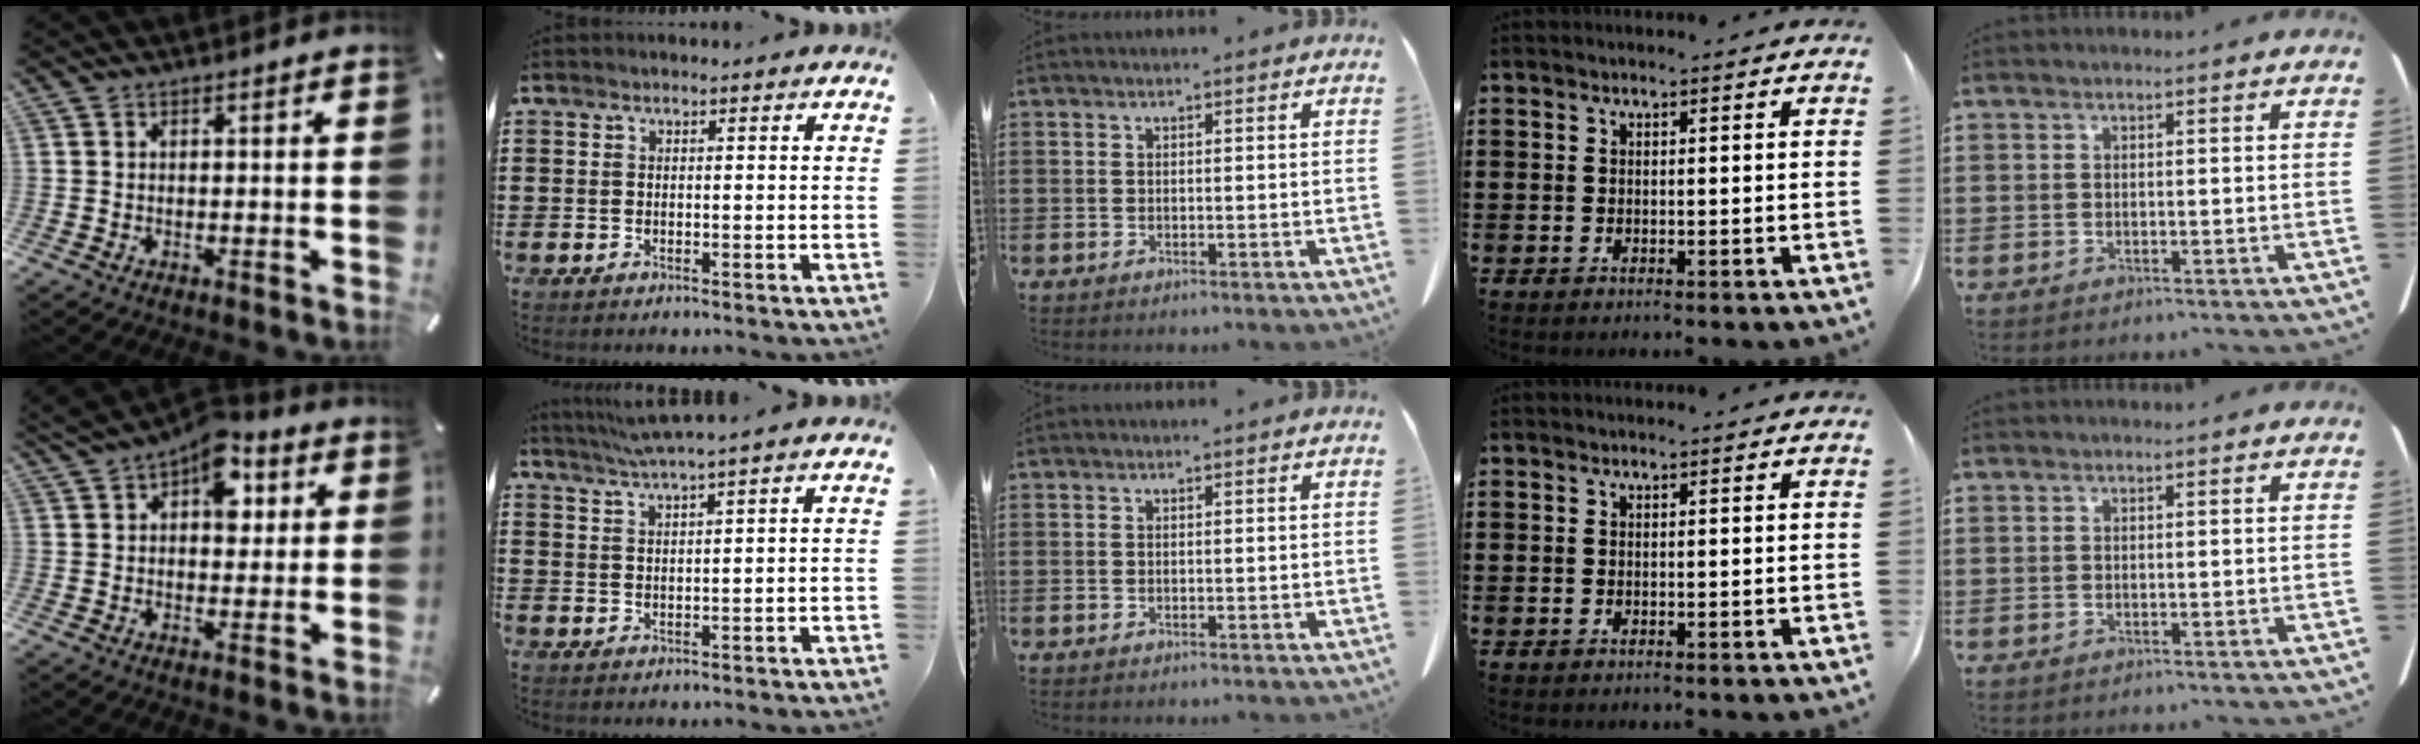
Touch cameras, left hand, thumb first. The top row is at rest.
{"thumb": {"total": 10.8, "force": [5.0, 6.5, 7.0], "torque": [-0.090, -0.019, 0.085]}, "index": {"total": 2.6, "force": [1.9, -0.7, 1.6], "torque": [-0.035, -0.006, 0.032]}}